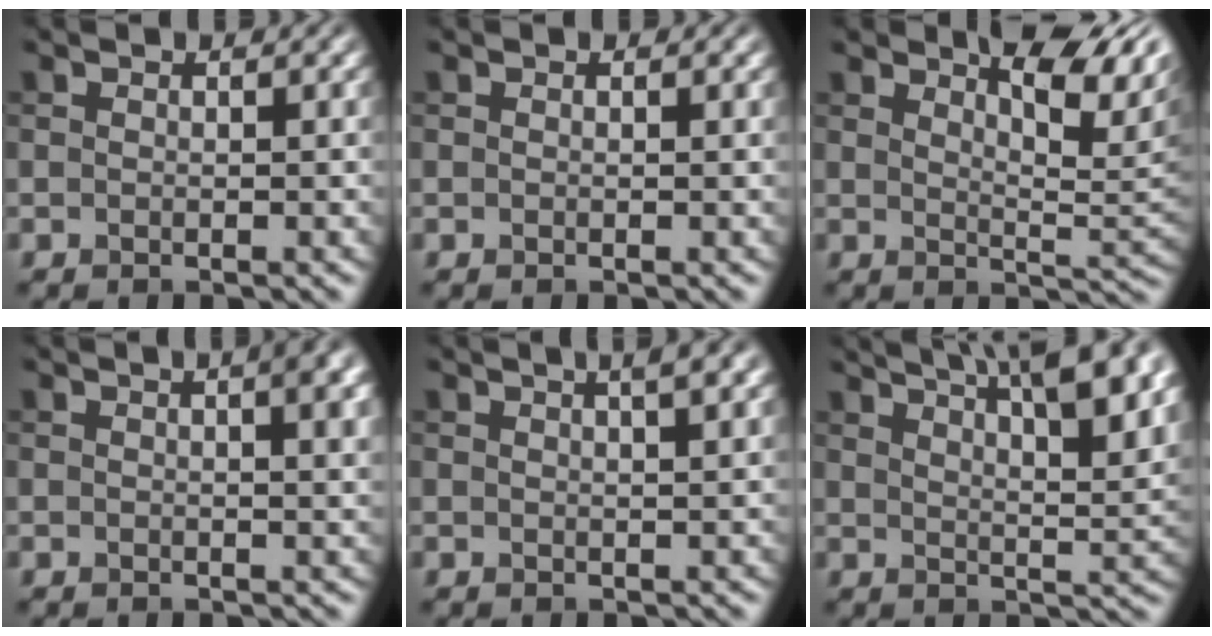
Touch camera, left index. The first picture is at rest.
{"total": 0.0}
{"total": 7.6, "force": [4.4, 2.3, 5.8], "torque": [-0.078, 0.005, 0.070]}
{"total": 5.4, "force": [2.0, 2.0, 4.5], "torque": [-0.029, 0.018, 0.010]}
{"total": 4.6, "force": [2.5, 1.6, 3.5], "torque": [-0.018, 0.017, 0.007]}
{"total": 11.8, "force": [7.3, 3.6, 8.6], "torque": [-0.090, 0.034, 0.079]}